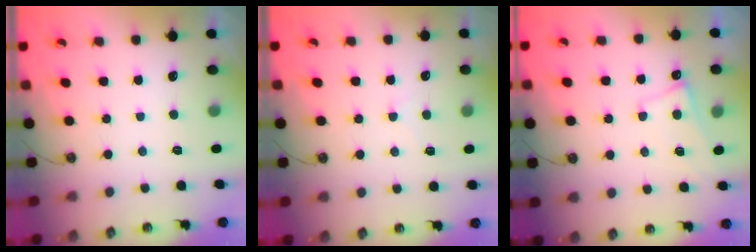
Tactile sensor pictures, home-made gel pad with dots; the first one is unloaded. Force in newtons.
{"total": 0.5, "press": 0.3, "slide": 0.4}
{"total": 1.6, "press": 1.5, "slide": 0.4}